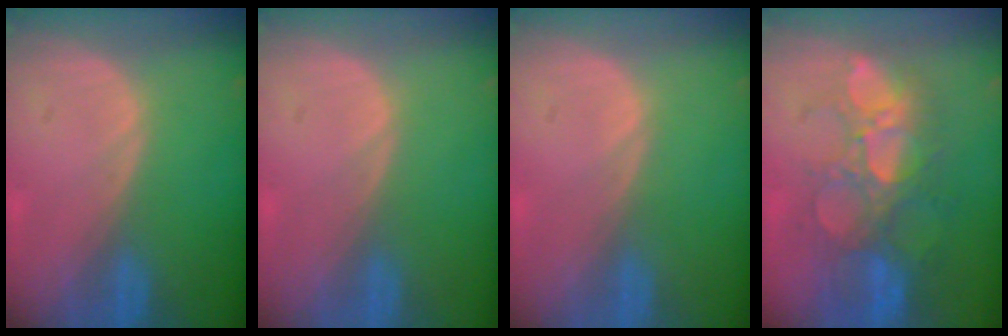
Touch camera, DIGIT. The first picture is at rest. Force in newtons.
{"total": 0.0}
{"total": 0.0}
{"total": 10.7, "press": 9.4, "slide": 5.1}